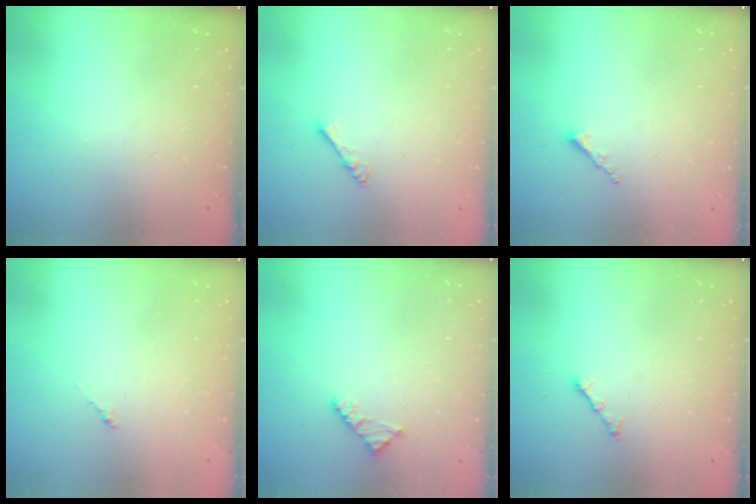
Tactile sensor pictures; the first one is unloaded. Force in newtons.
{"total": 4.0, "press": 3.9, "slide": 0.6}
{"total": 1.7, "press": 1.7, "slide": 0.3}
{"total": 0.8, "press": 0.6, "slide": 0.4}
{"total": 2.3, "press": 2.3, "slide": 0.4}
{"total": 2.3, "press": 2.2, "slide": 0.7}